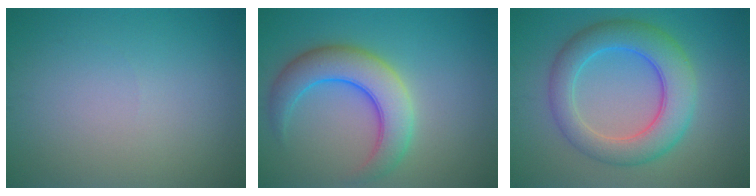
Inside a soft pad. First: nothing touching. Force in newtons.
{"total": 6.4, "press": 6.4, "slide": 0.3}
{"total": 7.0, "press": 7.0, "slide": 0.4}